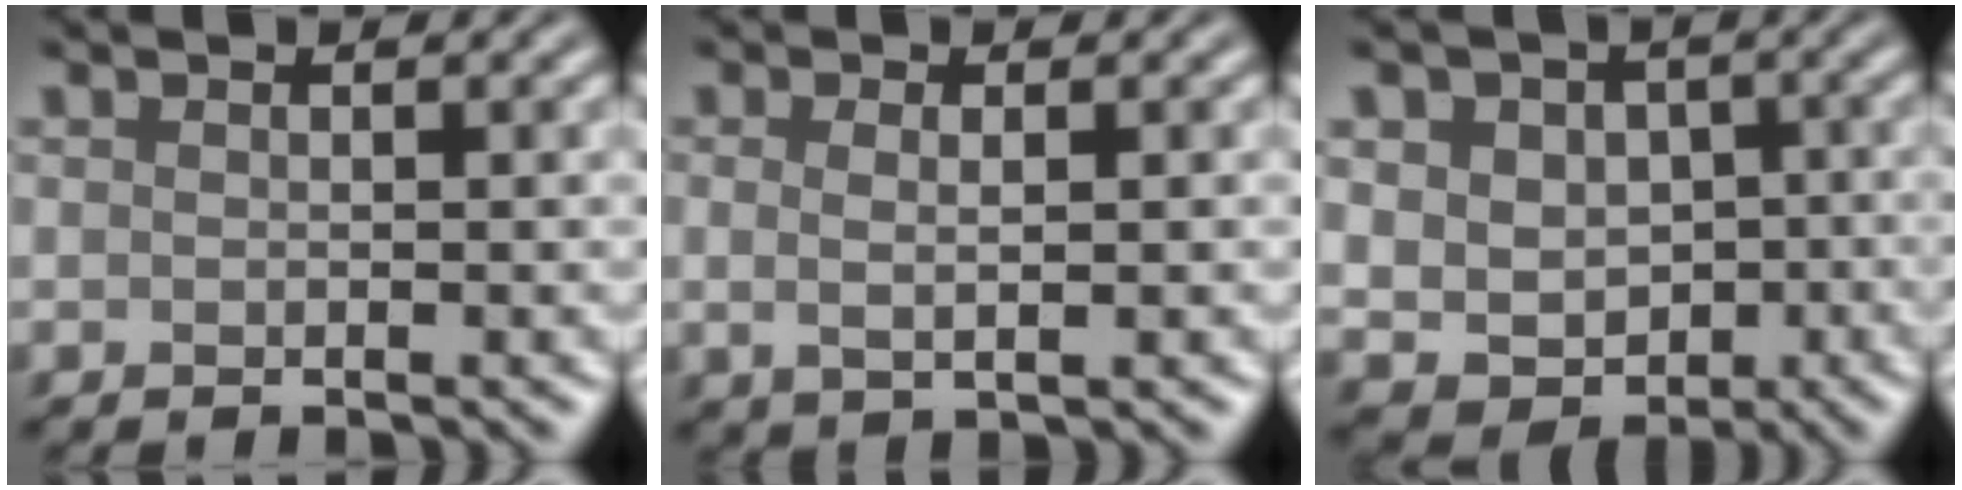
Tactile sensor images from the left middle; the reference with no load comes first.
{"total": 1.5, "force": [0.2, 0.4, 1.4], "torque": [-0.027, -0.002, 0.005]}
{"total": 7.0, "force": [0.4, 5.9, 3.8], "torque": [-0.056, 0.017, -0.004]}